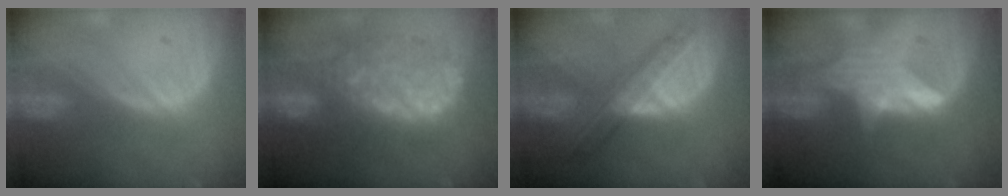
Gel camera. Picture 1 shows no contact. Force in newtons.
{"total": 11.6, "press": 11.5, "slide": 1.3}
{"total": 8.4, "press": 7.2, "slide": 4.4}
{"total": 5.5, "press": 5.5, "slide": 0.2}